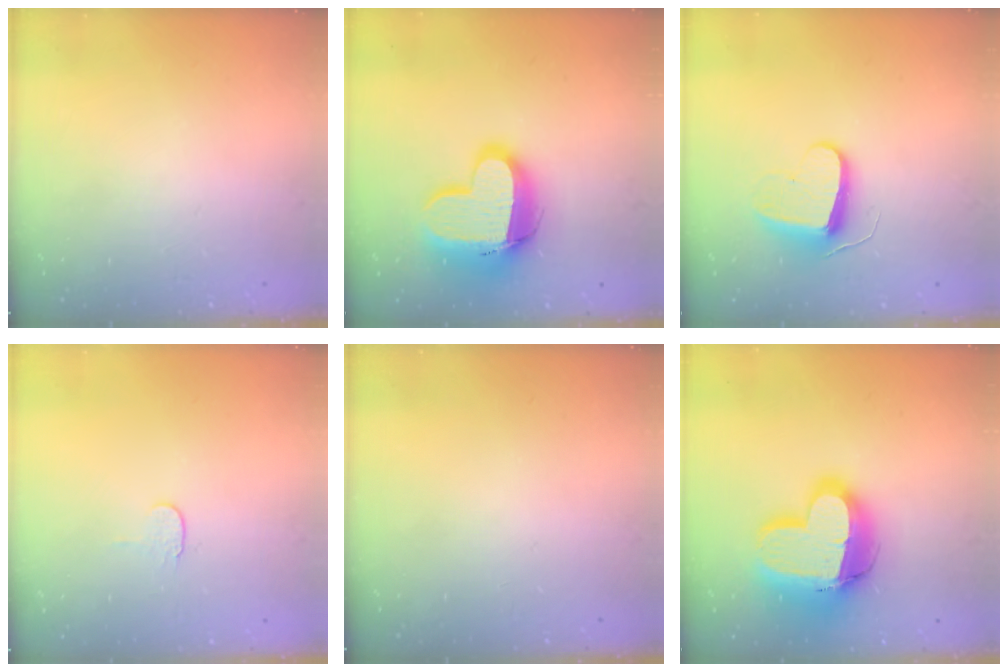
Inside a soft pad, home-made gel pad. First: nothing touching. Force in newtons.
{"total": 16.0, "press": 16.0, "slide": 1.1}
{"total": 8.5, "press": 8.5, "slide": 0.3}
{"total": 4.0, "press": 3.9, "slide": 0.5}
{"total": 0.0}
{"total": 18.9, "press": 18.8, "slide": 2.2}